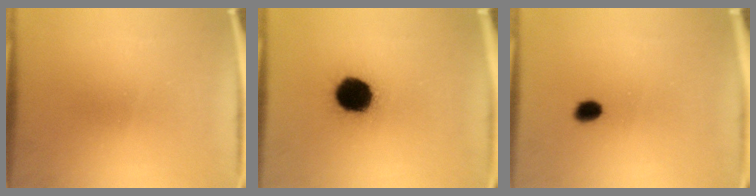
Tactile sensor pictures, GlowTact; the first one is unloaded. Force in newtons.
{"total": 13.9}
{"total": 2.6}